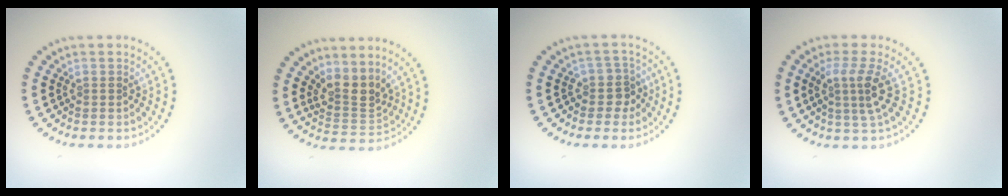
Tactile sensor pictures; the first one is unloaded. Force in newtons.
{"total": 2.9, "press": 2.2, "slide": 1.9}
{"total": 2.2, "press": 1.8, "slide": 1.2}
{"total": 3.1, "press": 2.2, "slide": 2.2}